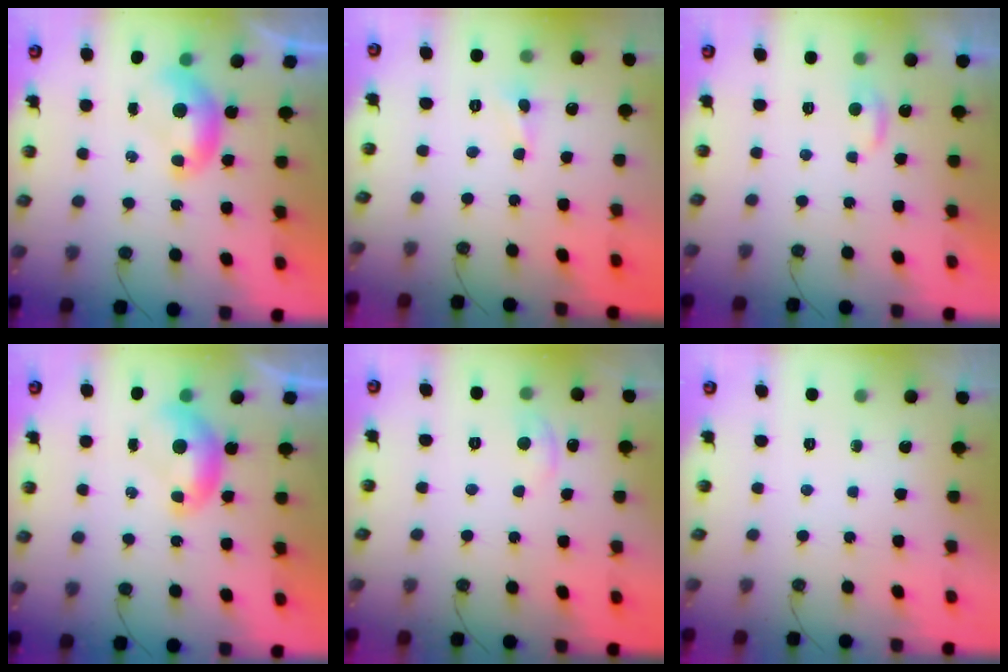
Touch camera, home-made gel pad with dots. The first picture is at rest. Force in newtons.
{"total": 0.6, "press": 0.5, "slide": 0.2}
{"total": 1.9, "press": 1.9, "slide": 0.4}
{"total": 0.0}
{"total": 0.9, "press": 0.3, "slide": 0.8}
{"total": 0.0}